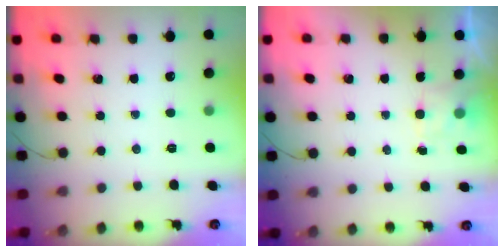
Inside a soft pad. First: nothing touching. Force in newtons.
{"total": 1.4, "press": 0.7, "slide": 1.2}